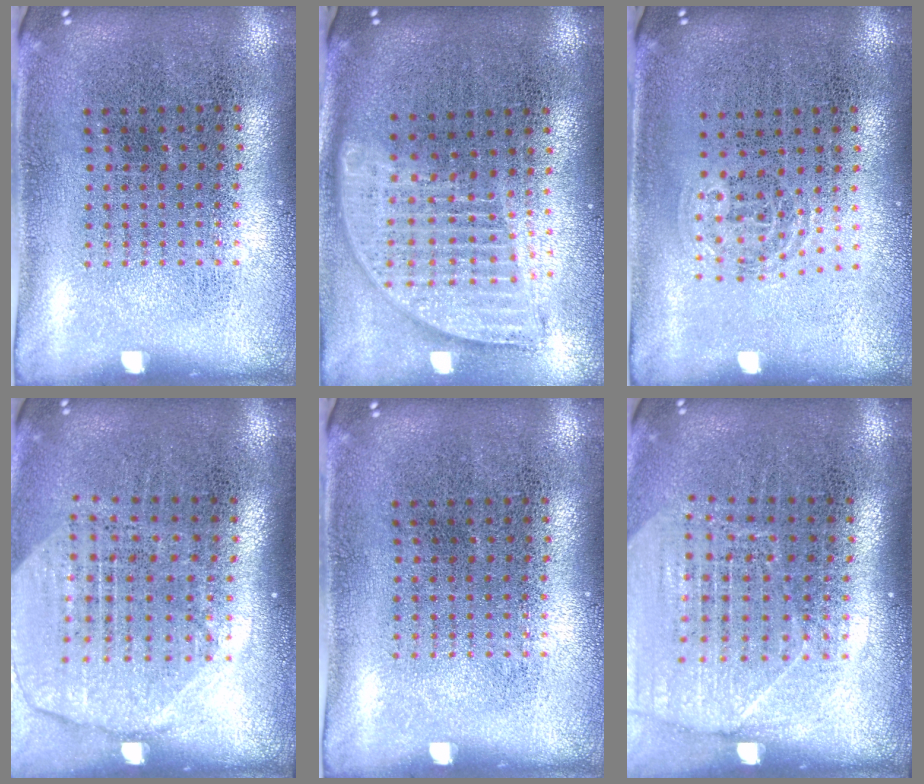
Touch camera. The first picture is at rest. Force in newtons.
{"total": 1.8, "press": 1.5, "slide": 1.0}
{"total": 0.8, "press": 0.6, "slide": 0.6}
{"total": 2.0, "press": 1.8, "slide": 1.0}
{"total": 0.0}
{"total": 1.7, "press": 1.5, "slide": 0.8}